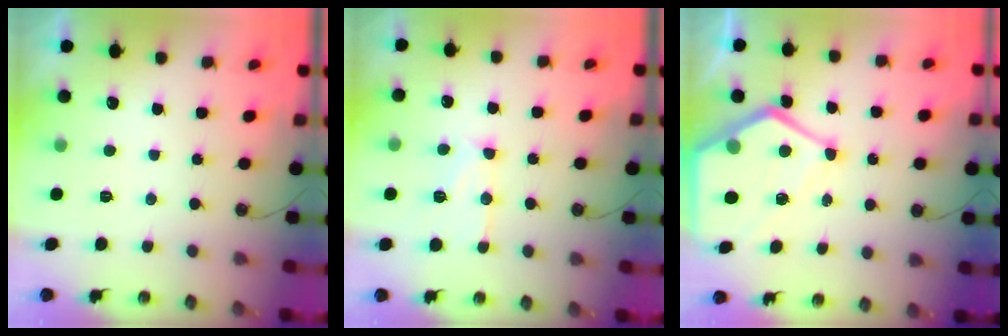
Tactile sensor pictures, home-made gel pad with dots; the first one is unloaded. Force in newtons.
{"total": 11.8, "press": 11.7, "slide": 1.1}
{"total": 13.4, "press": 13.4, "slide": 1.1}